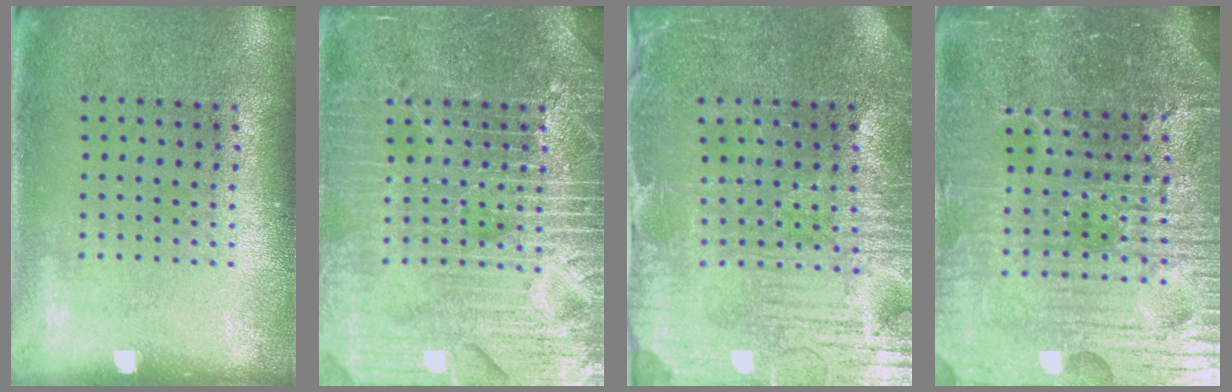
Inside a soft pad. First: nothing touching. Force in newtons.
{"total": 7.2, "press": 7.1, "slide": 1.0}
{"total": 3.9, "press": 3.9, "slide": 0.7}
{"total": 6.3, "press": 5.7, "slide": 2.5}